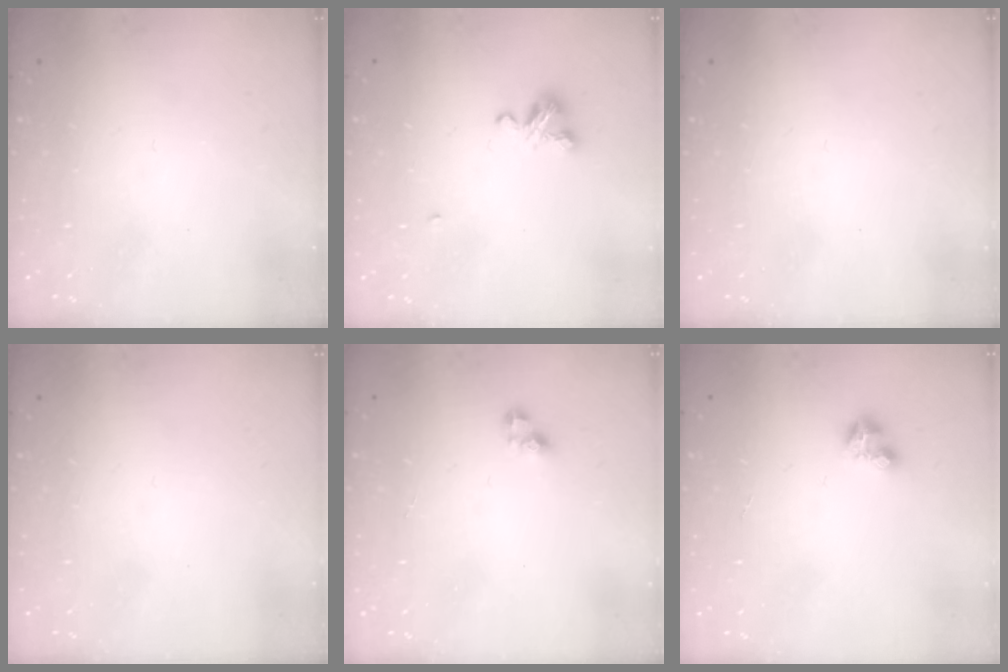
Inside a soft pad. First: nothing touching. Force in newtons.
{"total": 5.1, "press": 5.0, "slide": 0.5}
{"total": 0.0}
{"total": 0.0}
{"total": 3.2, "press": 3.2, "slide": 0.6}
{"total": 2.8, "press": 2.8, "slide": 0.2}